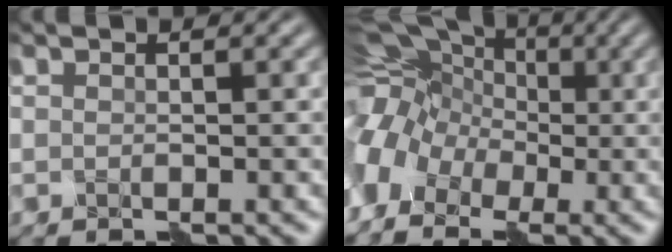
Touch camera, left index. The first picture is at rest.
{"total": 10.6, "force": [-3.0, 8.5, 5.5], "torque": [-0.138, -0.016, -0.052]}